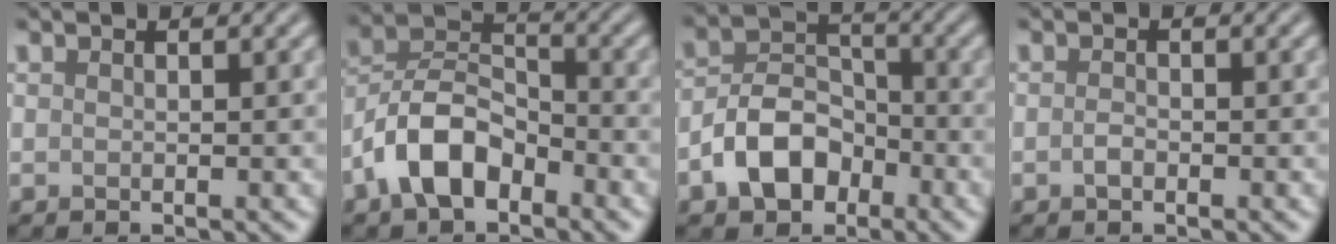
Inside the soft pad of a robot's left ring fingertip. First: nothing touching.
{"total": 6.3, "force": [-3.4, 3.5, 4.0], "torque": [-0.070, 0.010, -0.075]}
{"total": 5.7, "force": [-2.7, 3.9, 3.2], "torque": [-0.051, 0.002, -0.056]}
{"total": 0.8, "force": [-0.4, 0.4, 0.5], "torque": [-0.012, 0.000, -0.008]}